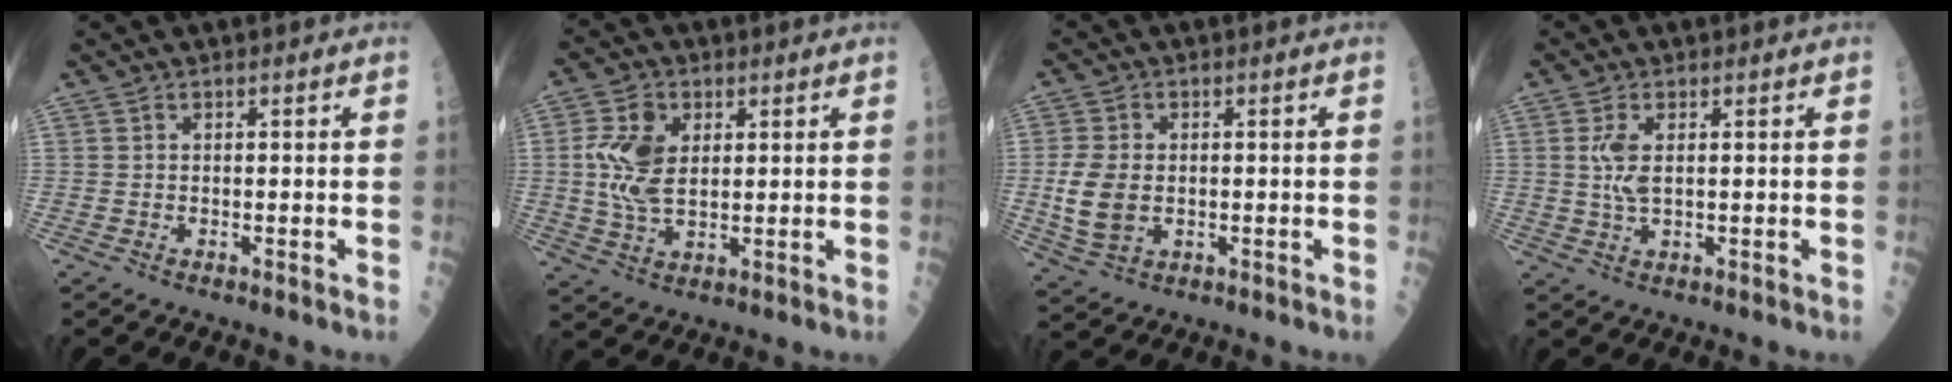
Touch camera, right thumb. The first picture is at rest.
{"total": 9.2, "force": [1.6, 5.6, 7.1], "torque": [-0.141, -0.002, 0.037]}
{"total": 7.8, "force": [-0.5, 5.2, 5.8], "torque": [-0.117, -0.002, -0.004]}
{"total": 4.0, "force": [0.7, 1.6, 3.6], "torque": [-0.082, -0.004, 0.020]}